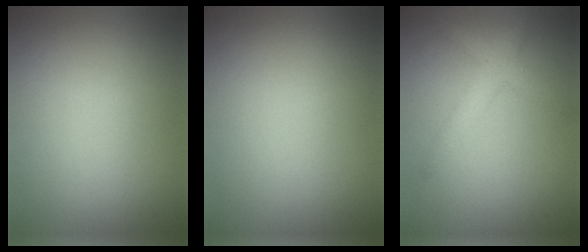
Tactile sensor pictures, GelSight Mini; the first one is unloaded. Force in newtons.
{"total": 0.0}
{"total": 2.9, "press": 2.9, "slide": 0.1}